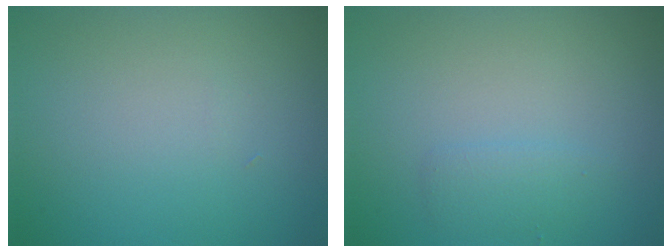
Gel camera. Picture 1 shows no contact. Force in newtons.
{"total": 1.4, "press": 1.4, "slide": 0.1}